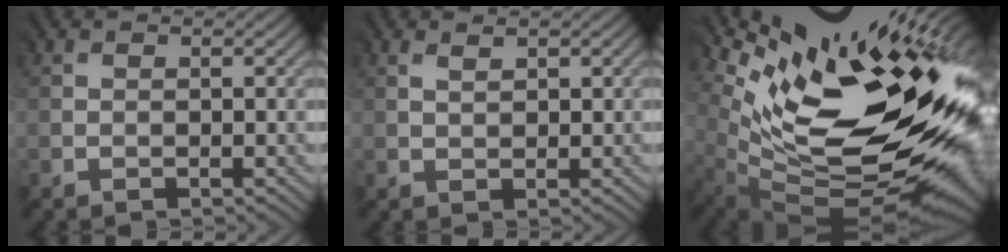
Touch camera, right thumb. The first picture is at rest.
{"total": 1.2, "force": [0.9, 0.7, 0.6], "torque": [-0.014, 0.000, 0.019]}
{"total": 17.5, "force": [4.0, 7.6, 15.2], "torque": [-0.178, 0.020, 0.098]}